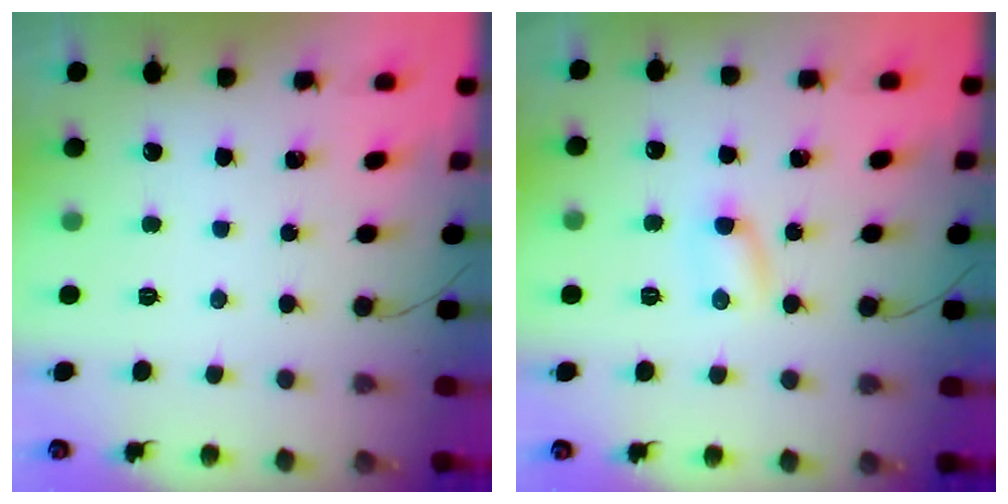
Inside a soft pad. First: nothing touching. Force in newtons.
{"total": 2.6, "press": 2.5, "slide": 0.9}